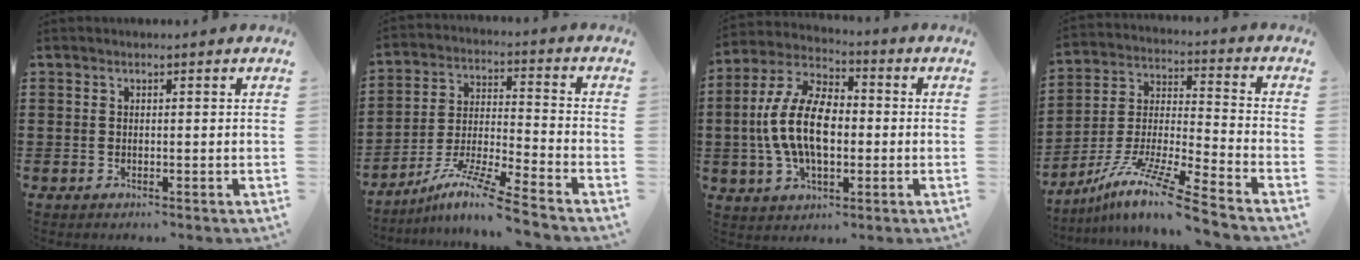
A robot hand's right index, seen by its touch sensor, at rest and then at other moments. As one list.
[{"total": 9.7, "force": [-7.9, 0.1, 5.7], "torque": [-0.118, -0.003, -0.159]}, {"total": 11.9, "force": [-0.9, 6.6, 9.9], "torque": [-0.231, 0.001, -0.022]}, {"total": 11.5, "force": [-9.1, 0.0, 7.0], "torque": [-0.133, 0.003, -0.181]}]